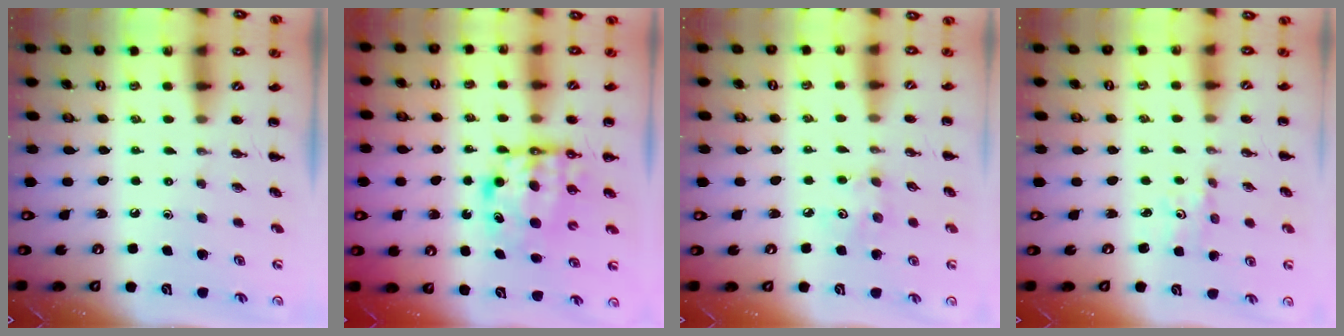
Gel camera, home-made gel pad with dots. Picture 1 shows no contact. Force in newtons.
{"total": 6.8, "press": 6.7, "slide": 1.1}
{"total": 3.8, "press": 3.8, "slide": 0.7}
{"total": 1.2, "press": 1.1, "slide": 0.4}